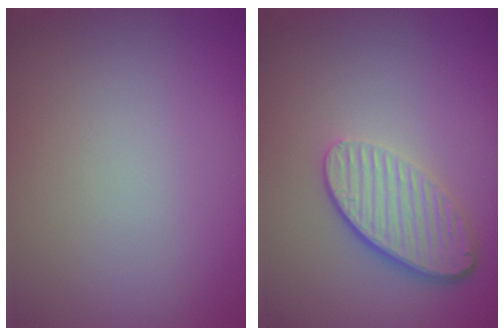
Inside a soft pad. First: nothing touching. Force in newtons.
{"total": 4.5, "press": 3.2, "slide": 3.1}